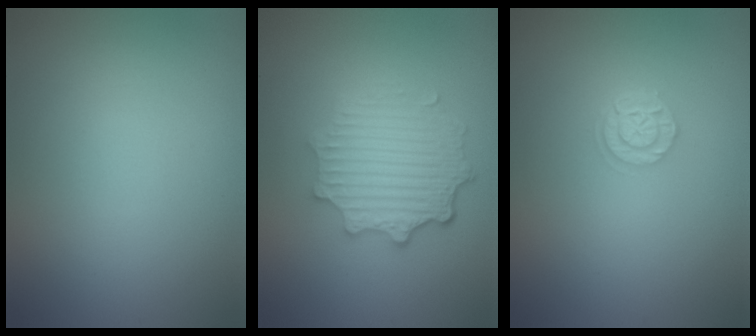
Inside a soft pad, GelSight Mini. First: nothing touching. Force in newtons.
{"total": 4.7, "press": 3.7, "slide": 2.9}
{"total": 2.2, "press": 1.8, "slide": 1.2}